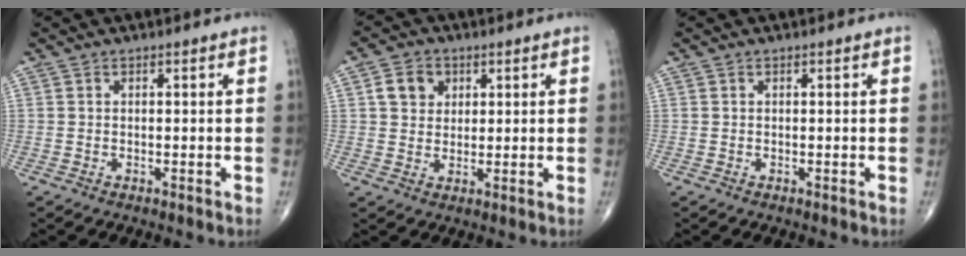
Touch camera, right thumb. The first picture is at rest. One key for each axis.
{"total": 5.6, "fx": 1.9, "fy": 4.7, "fz": 2.5, "tx": -0.020, "ty": -0.003, "tz": 0.031}
{"total": 0.0}